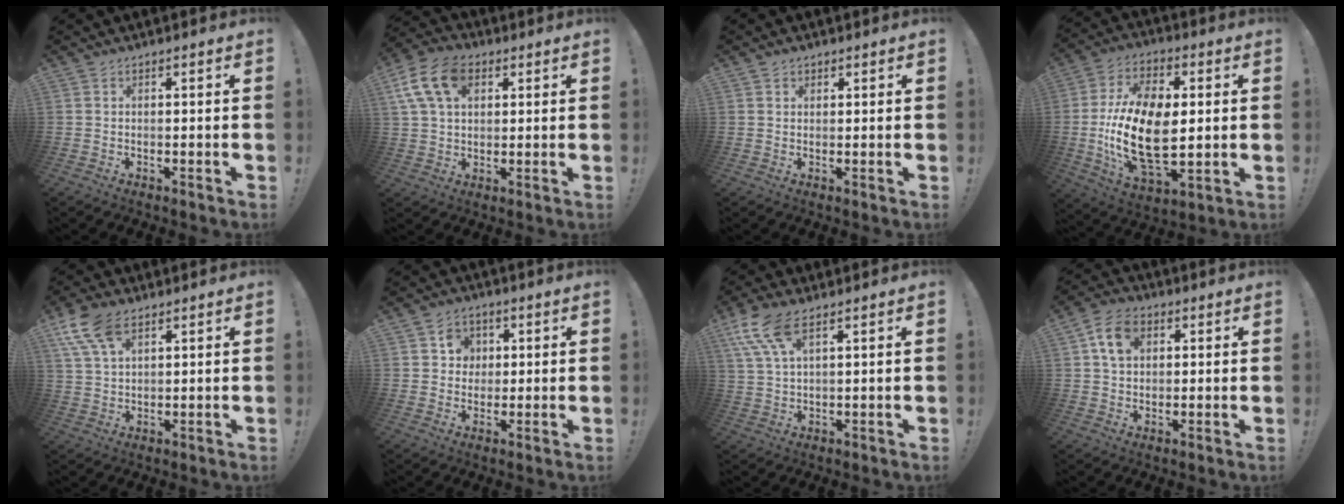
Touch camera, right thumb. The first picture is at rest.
{"total": 14.0, "force": [5.6, 9.2, 8.9], "torque": [-0.168, -0.008, 0.107]}
{"total": 1.5, "force": [1.0, 1.0, 0.3], "torque": [0.000, -0.004, 0.018]}
{"total": 22.7, "force": [-0.8, 12.5, 19.0], "torque": [-0.381, -0.002, -0.011]}
{"total": 10.6, "force": [5.8, 5.5, 6.9], "torque": [-0.132, -0.013, 0.112]}
{"total": 6.4, "force": [2.1, 5.9, 1.6], "torque": [-0.020, -0.007, 0.039]}
{"total": 10.1, "force": [5.9, 3.7, 7.2], "torque": [-0.147, -0.017, 0.113]}
{"total": 9.1, "force": [3.1, 6.7, 5.2], "torque": [-0.082, 0.006, 0.061]}